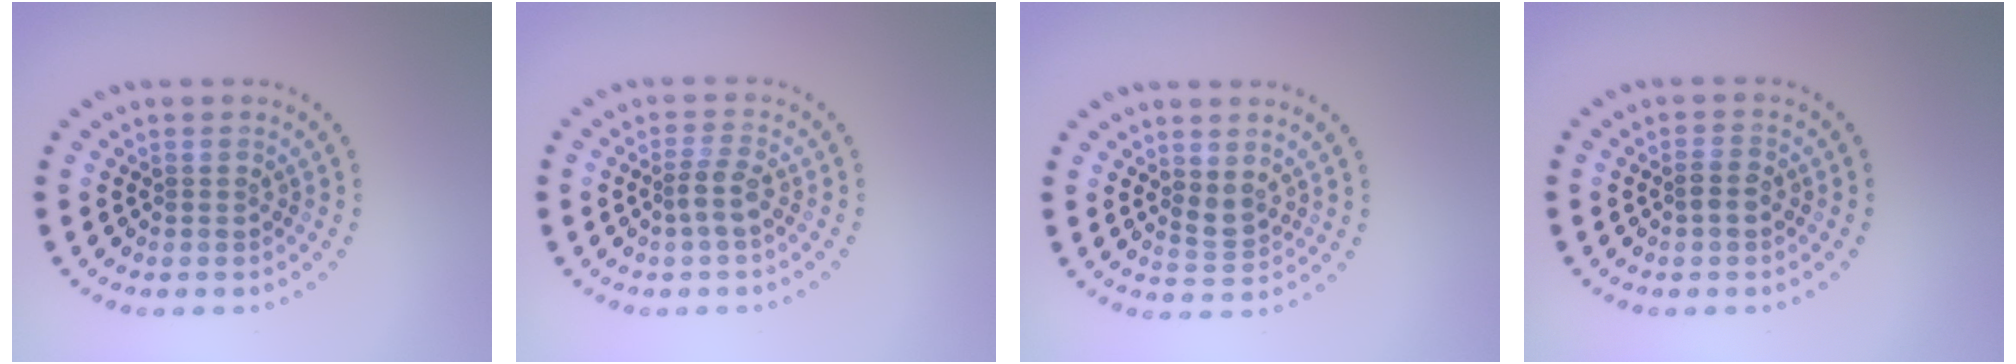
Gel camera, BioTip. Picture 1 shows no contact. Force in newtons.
{"total": 1.9, "press": 1.5, "slide": 1.2}
{"total": 1.6, "press": 1.4, "slide": 0.9}
{"total": 1.4, "press": 1.4, "slide": 0.3}